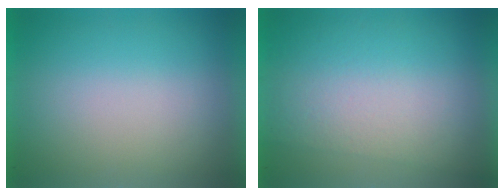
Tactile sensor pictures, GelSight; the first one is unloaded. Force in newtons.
{"total": 2.8}